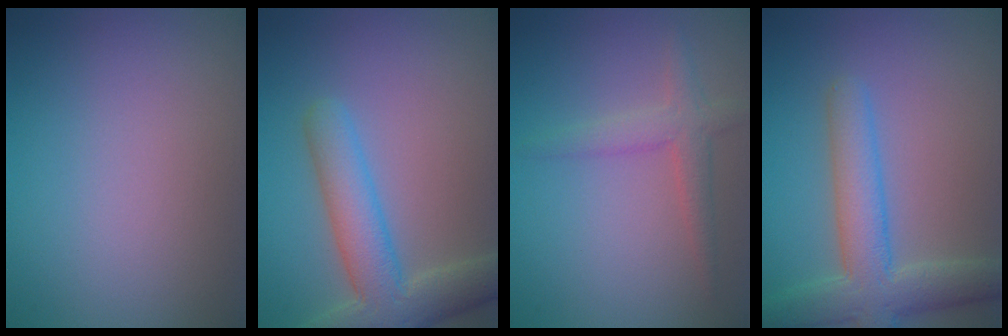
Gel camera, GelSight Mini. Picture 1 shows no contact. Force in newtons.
{"total": 6.0, "press": 5.9, "slide": 0.4}
{"total": 2.5, "press": 2.5, "slide": 0.1}
{"total": 5.8, "press": 5.8, "slide": 0.5}